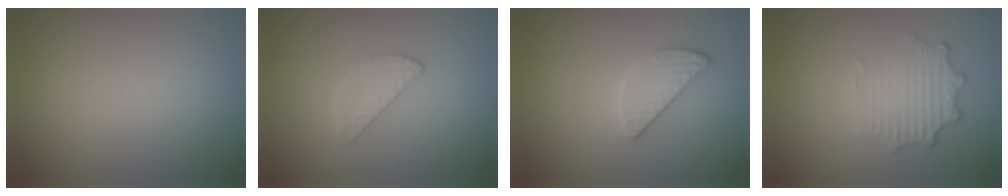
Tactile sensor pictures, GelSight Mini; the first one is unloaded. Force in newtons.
{"total": 2.4, "press": 2.3, "slide": 0.3}
{"total": 2.5, "press": 2.3, "slide": 0.8}
{"total": 3.6, "press": 2.8, "slide": 2.2}